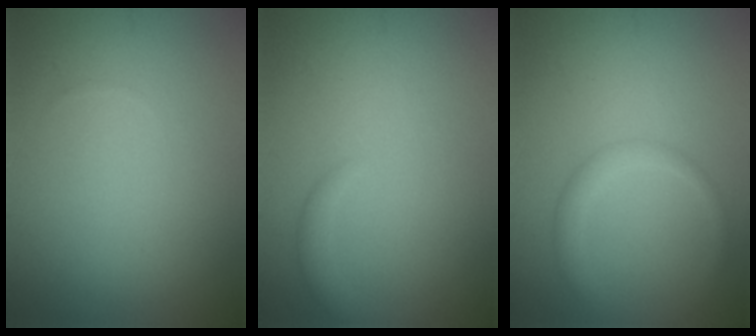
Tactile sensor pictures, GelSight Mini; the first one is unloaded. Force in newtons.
{"total": 2.0, "press": 1.9, "slide": 0.1}
{"total": 2.3, "press": 2.3, "slide": 0.1}